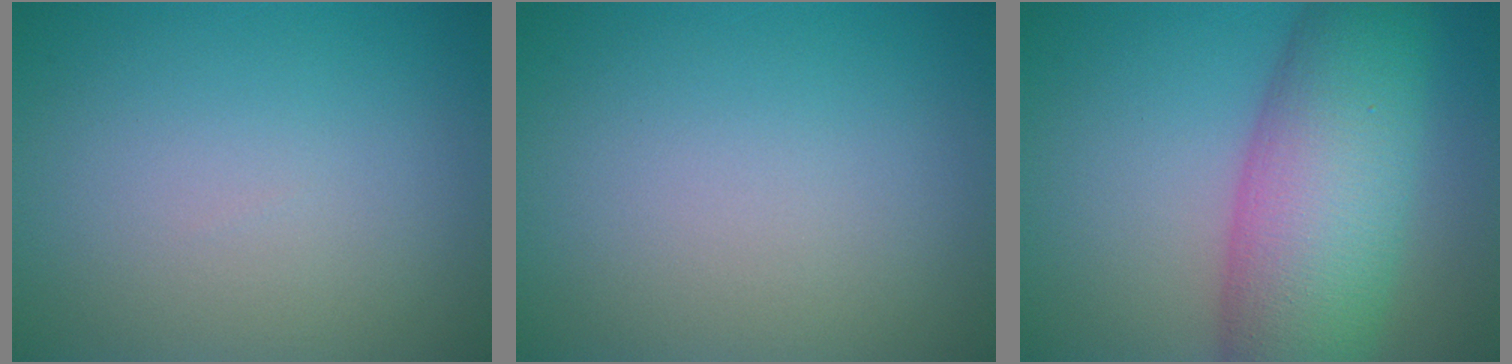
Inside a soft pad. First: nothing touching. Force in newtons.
{"total": 0.0}
{"total": 10.9, "press": 10.9, "slide": 0.4}